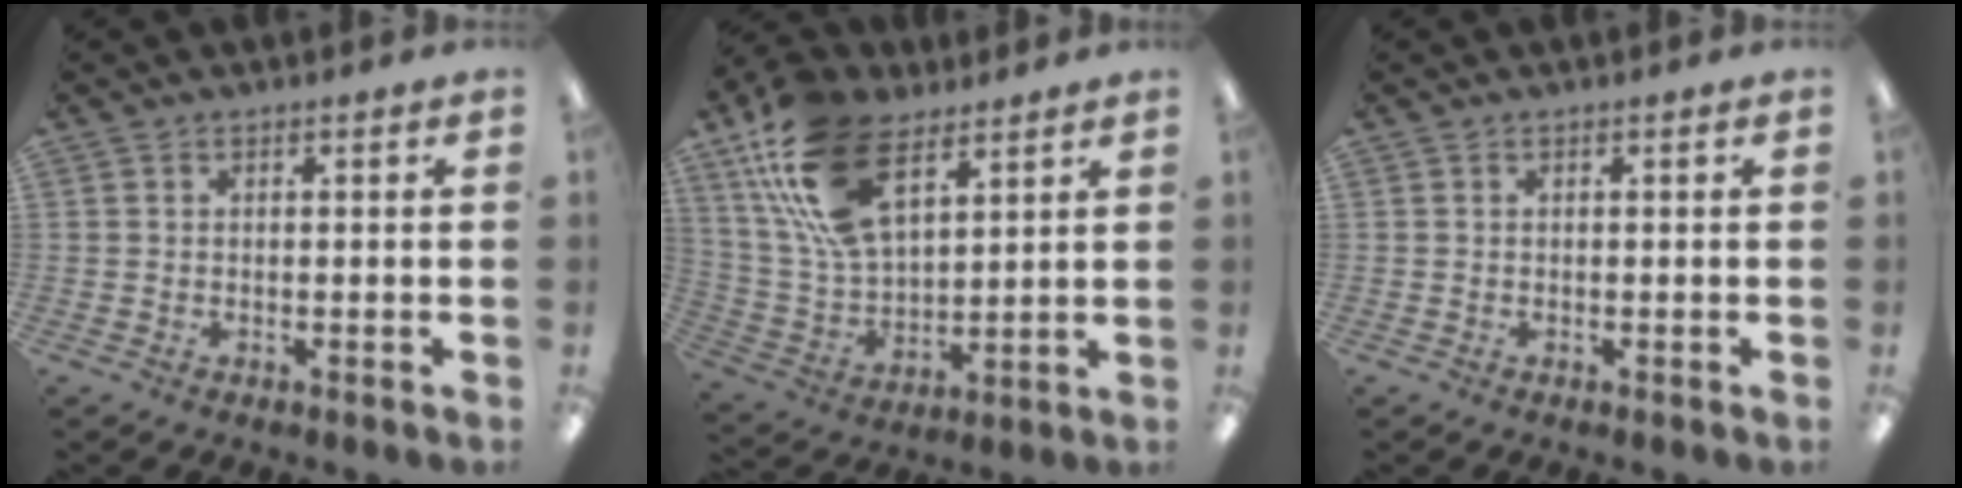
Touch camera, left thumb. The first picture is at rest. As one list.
[{"total": 20.3, "force": [10.8, 10.9, 13.3], "torque": [-0.297, -0.027, 0.197]}, {"total": 0.0}]